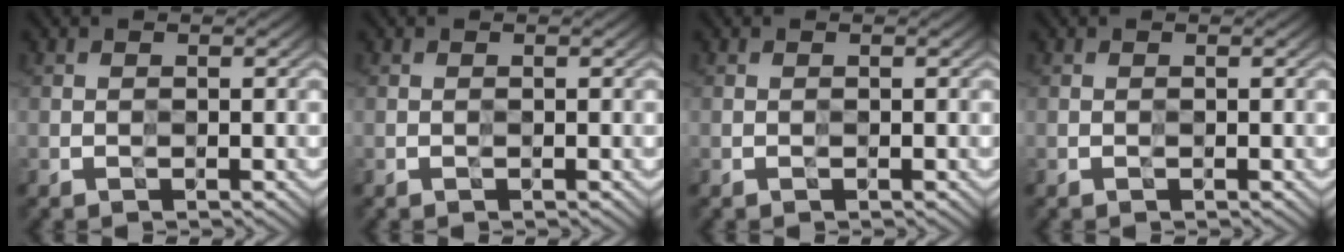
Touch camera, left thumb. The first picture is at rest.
{"total": 0.0}
{"total": 0.0}
{"total": 0.0}